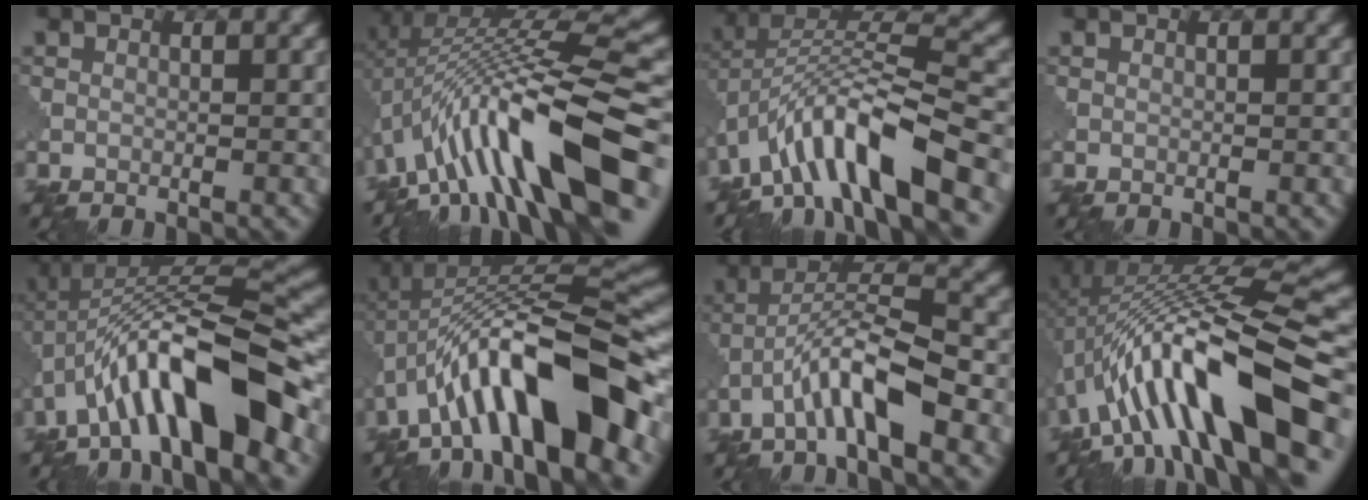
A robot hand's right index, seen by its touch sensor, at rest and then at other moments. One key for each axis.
{"total": 14.2, "fx": -4.0, "fy": 4.0, "fz": 13.1, "tx": -0.207, "ty": 0.028, "tz": -0.063}
{"total": 11.2, "fx": -6.2, "fy": 3.0, "fz": 8.7, "tx": -0.144, "ty": 0.017, "tz": -0.117}
{"total": 0.0}
{"total": 12.2, "fx": -5.4, "fy": 2.9, "fz": 10.5, "tx": -0.172, "ty": 0.027, "tz": -0.090}
{"total": 13.5, "fx": -5.6, "fy": 3.4, "fz": 11.8, "tx": -0.183, "ty": 0.027, "tz": -0.089}
{"total": 6.7, "fx": -3.5, "fy": 1.4, "fz": 5.6, "tx": -0.101, "ty": 0.022, "tz": -0.067}
{"total": 14.2, "fx": -4.5, "fy": 3.8, "fz": 13.0, "tx": -0.205, "ty": 0.026, "tz": -0.069}